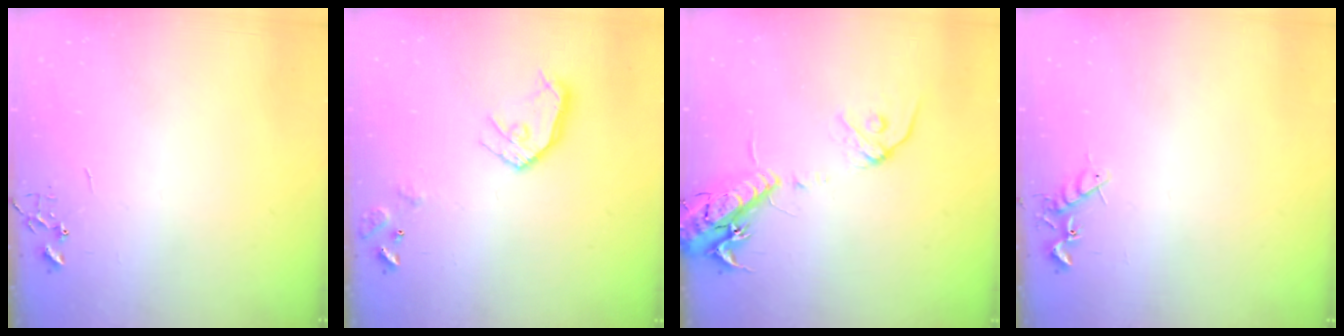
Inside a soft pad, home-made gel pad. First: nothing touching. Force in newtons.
{"total": 12.7, "press": 12.6, "slide": 1.6}
{"total": 17.2, "press": 16.9, "slide": 3.1}
{"total": 7.0, "press": 6.9, "slide": 0.9}